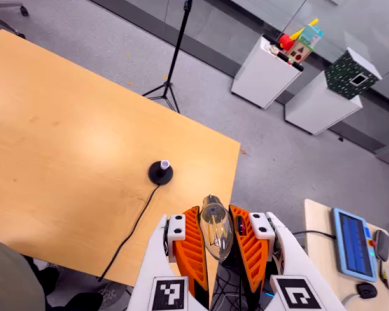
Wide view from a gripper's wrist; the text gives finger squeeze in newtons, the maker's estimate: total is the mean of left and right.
{"total": 22.3, "left": 25.8, "right": 18.9}